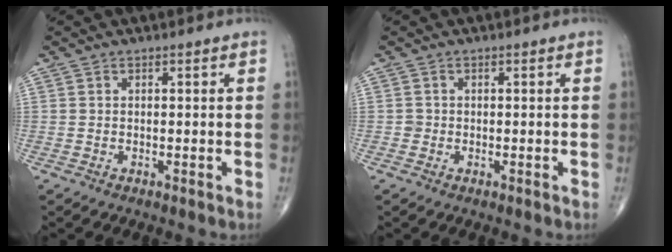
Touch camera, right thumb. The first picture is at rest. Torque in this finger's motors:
{"motor_torque": [0.47, 0.29, 0.29, 0.06, -0.03]}